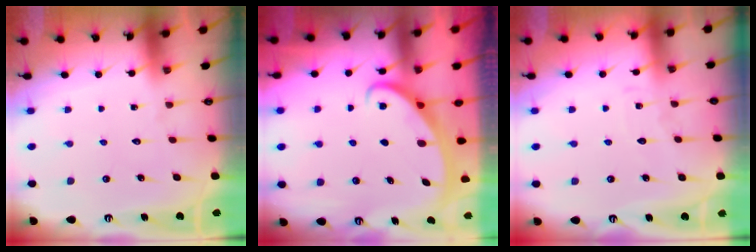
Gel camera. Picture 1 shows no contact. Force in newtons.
{"total": 2.5, "press": 2.5, "slide": 0.4}
{"total": 3.6, "press": 3.6, "slide": 0.4}